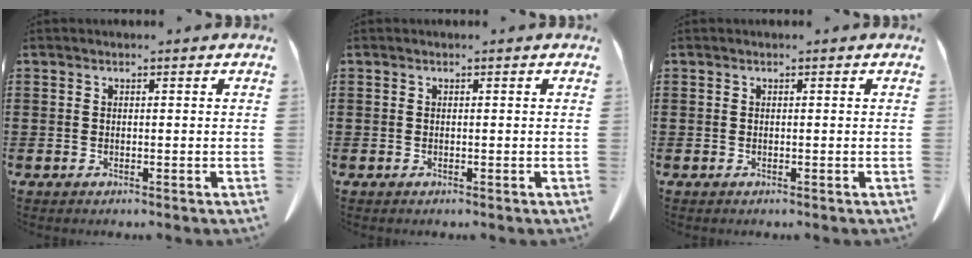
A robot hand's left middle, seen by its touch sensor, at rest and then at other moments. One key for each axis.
{"total": 0.0}
{"total": 0.0}